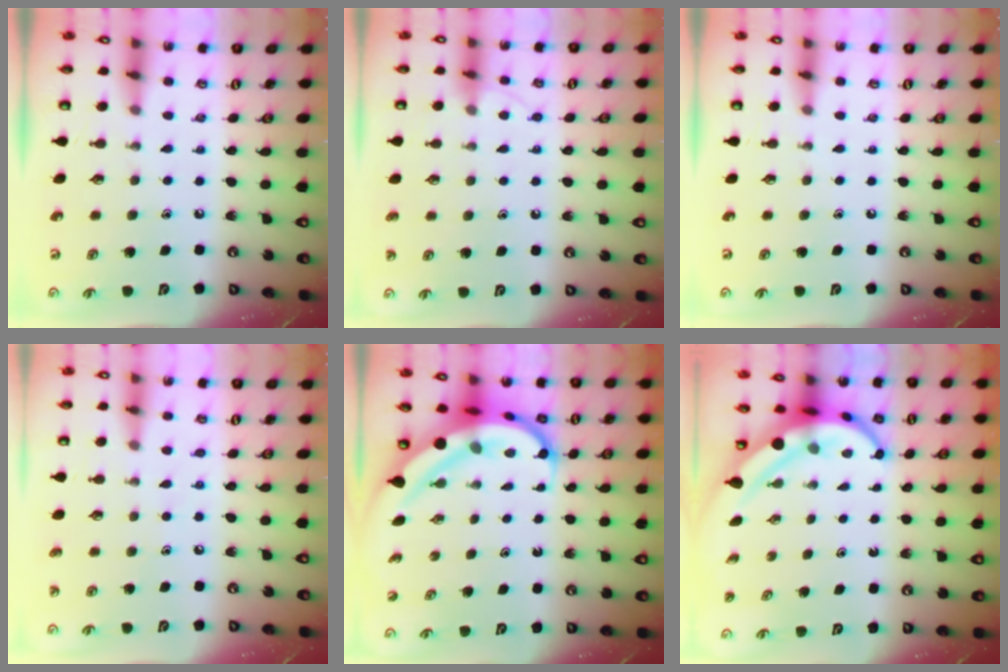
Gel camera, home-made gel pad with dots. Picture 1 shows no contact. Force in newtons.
{"total": 4.7, "press": 4.7, "slide": 0.5}
{"total": 0.0}
{"total": 6.6, "press": 6.6, "slide": 0.6}
{"total": 10.0, "press": 9.8, "slide": 1.6}
{"total": 7.0, "press": 6.9, "slide": 1.1}